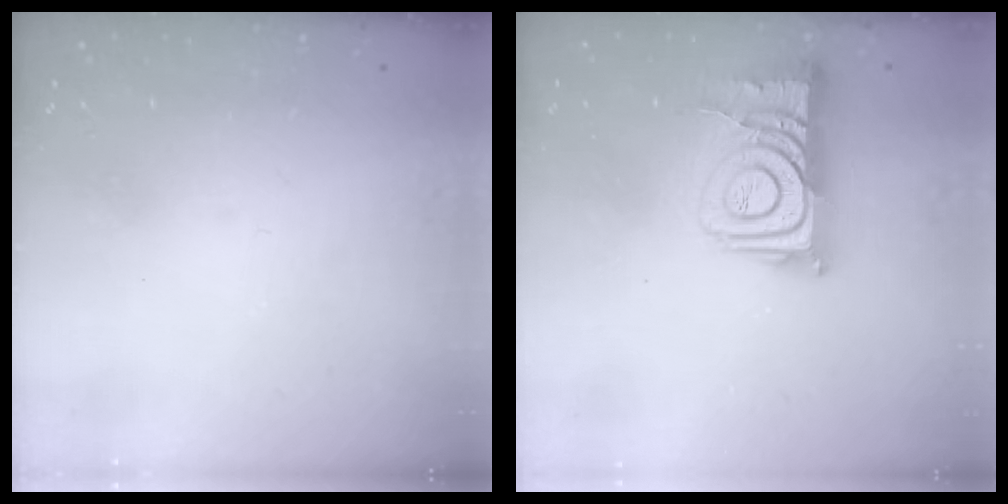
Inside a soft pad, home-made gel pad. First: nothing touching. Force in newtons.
{"total": 10.9, "press": 10.9, "slide": 1.1}